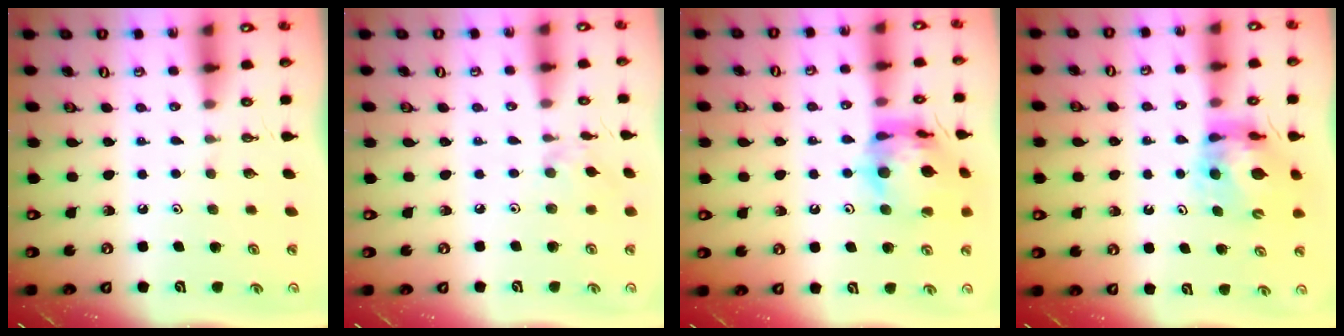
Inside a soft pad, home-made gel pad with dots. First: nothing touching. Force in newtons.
{"total": 2.4, "press": 2.4, "slide": 0.4}
{"total": 15.6, "press": 15.4, "slide": 1.9}
{"total": 10.5, "press": 10.4, "slide": 1.2}